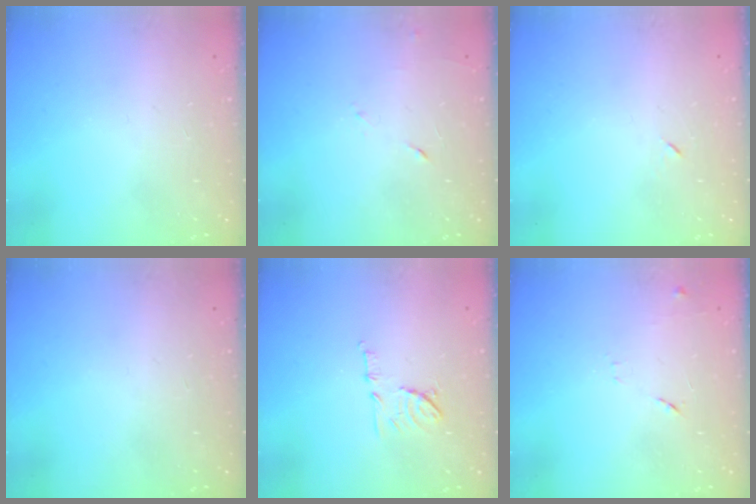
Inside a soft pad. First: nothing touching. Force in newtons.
{"total": 3.9, "press": 3.8, "slide": 0.8}
{"total": 3.3, "press": 3.2, "slide": 0.7}
{"total": 0.0}
{"total": 8.3, "press": 8.3, "slide": 1.1}
{"total": 9.2, "press": 9.1, "slide": 0.7}